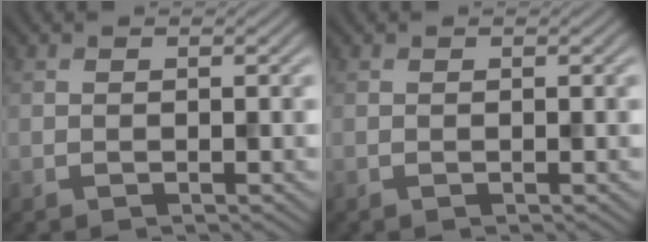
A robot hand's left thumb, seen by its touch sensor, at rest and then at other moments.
{"total": 0.0}